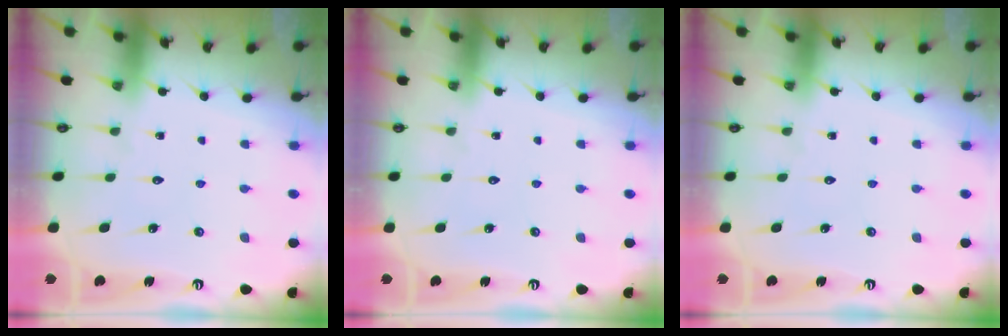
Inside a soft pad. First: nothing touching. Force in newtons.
{"total": 0.0}
{"total": 0.0}